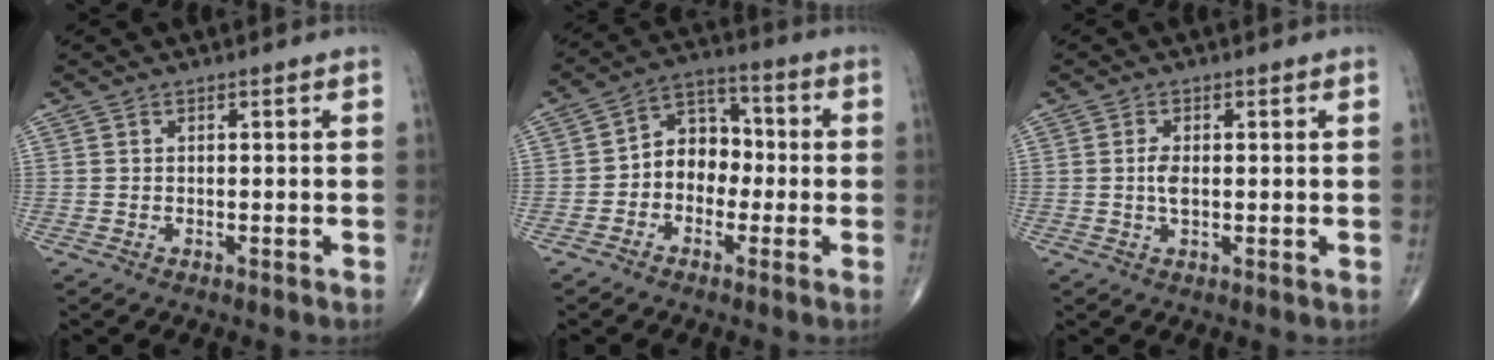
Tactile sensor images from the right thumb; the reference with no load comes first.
{"total": 8.5, "force": [-1.4, 6.7, 5.1], "torque": [-0.042, 0.039, -0.041]}
{"total": 2.7, "force": [0.1, 1.2, 2.4], "torque": [-0.048, -0.003, -0.001]}